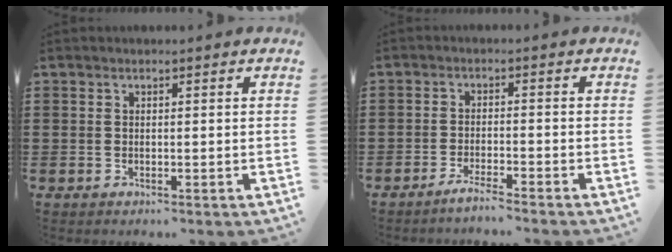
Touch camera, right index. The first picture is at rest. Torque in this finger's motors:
{"motor_torque": [-1.13, 1.01, -1.05, -0.10]}